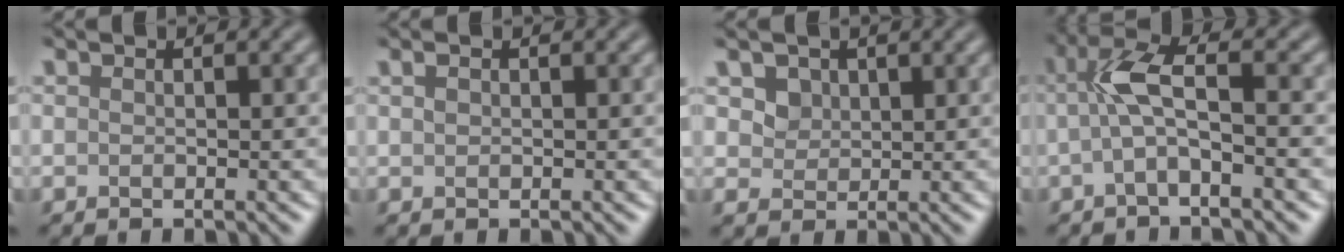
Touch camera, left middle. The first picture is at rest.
{"total": 0.6, "force": [0.3, 0.3, 0.4], "torque": [-0.012, 0.004, 0.006]}
{"total": 2.4, "force": [1.4, 1.7, 0.9], "torque": [-0.032, -0.008, 0.040]}
{"total": 3.6, "force": [-0.6, 0.6, 3.5], "torque": [-0.078, 0.015, -0.017]}